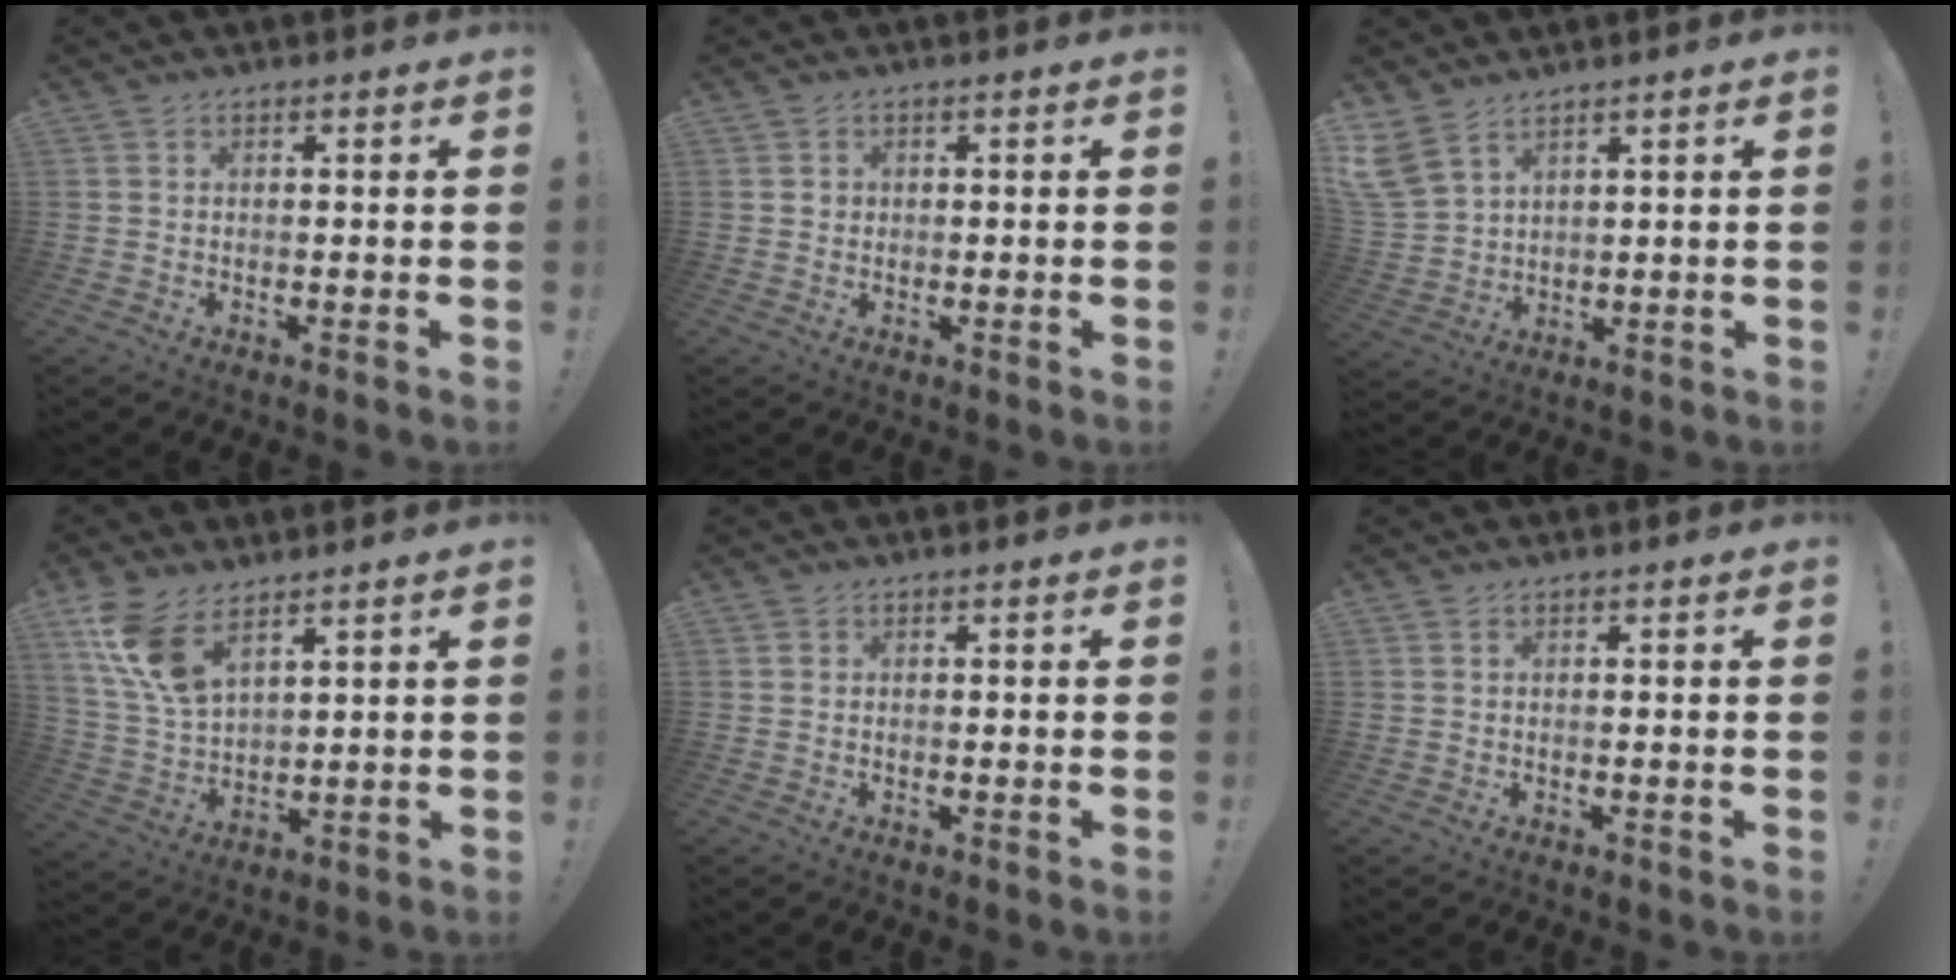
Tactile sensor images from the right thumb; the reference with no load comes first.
{"total": 1.4, "force": [0.2, 1.4, 0.2], "torque": [0.002, 0.001, 0.002]}
{"total": 7.1, "force": [5.2, 3.6, 3.3], "torque": [-0.077, -0.022, 0.108]}
{"total": 12.6, "force": [7.6, 5.9, 8.0], "torque": [-0.168, -0.031, 0.146]}
{"total": 0.5, "force": [0.3, 0.4, 0.0], "torque": [0.008, -0.002, 0.004]}
{"total": 0.0}